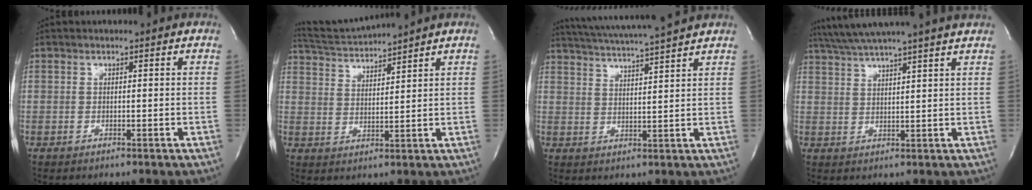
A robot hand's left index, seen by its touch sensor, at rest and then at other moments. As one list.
[{"total": 6.3, "force": [6.0, -1.7, 0.8], "torque": [-0.026, -0.003, 0.121]}, {"total": 12.2, "force": [11.1, -1.1, 5.1], "torque": [-0.097, 0.001, 0.161]}, {"total": 12.7, "force": [11.2, -1.5, 5.9], "torque": [-0.108, 0.004, 0.156]}]